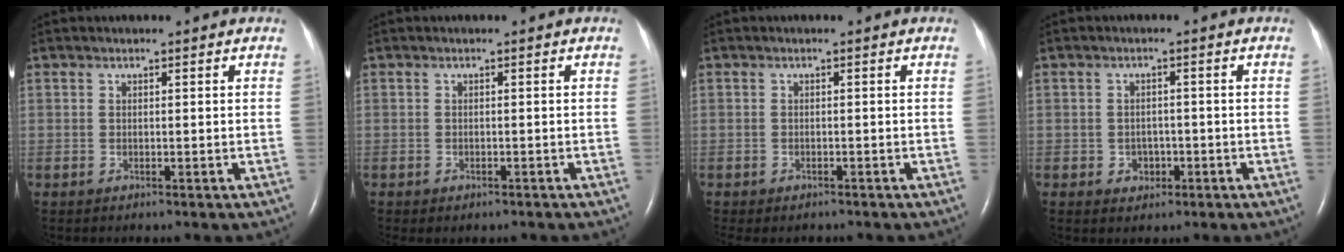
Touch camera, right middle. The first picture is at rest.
{"total": 2.5, "force": [-2.0, 1.2, 1.0], "torque": [-0.011, -0.003, -0.021]}
{"total": 4.2, "force": [-3.6, 1.8, 1.3], "torque": [-0.012, -0.001, -0.045]}
{"total": 2.4, "force": [-0.9, 2.1, 0.9], "torque": [-0.007, 0.007, -0.007]}